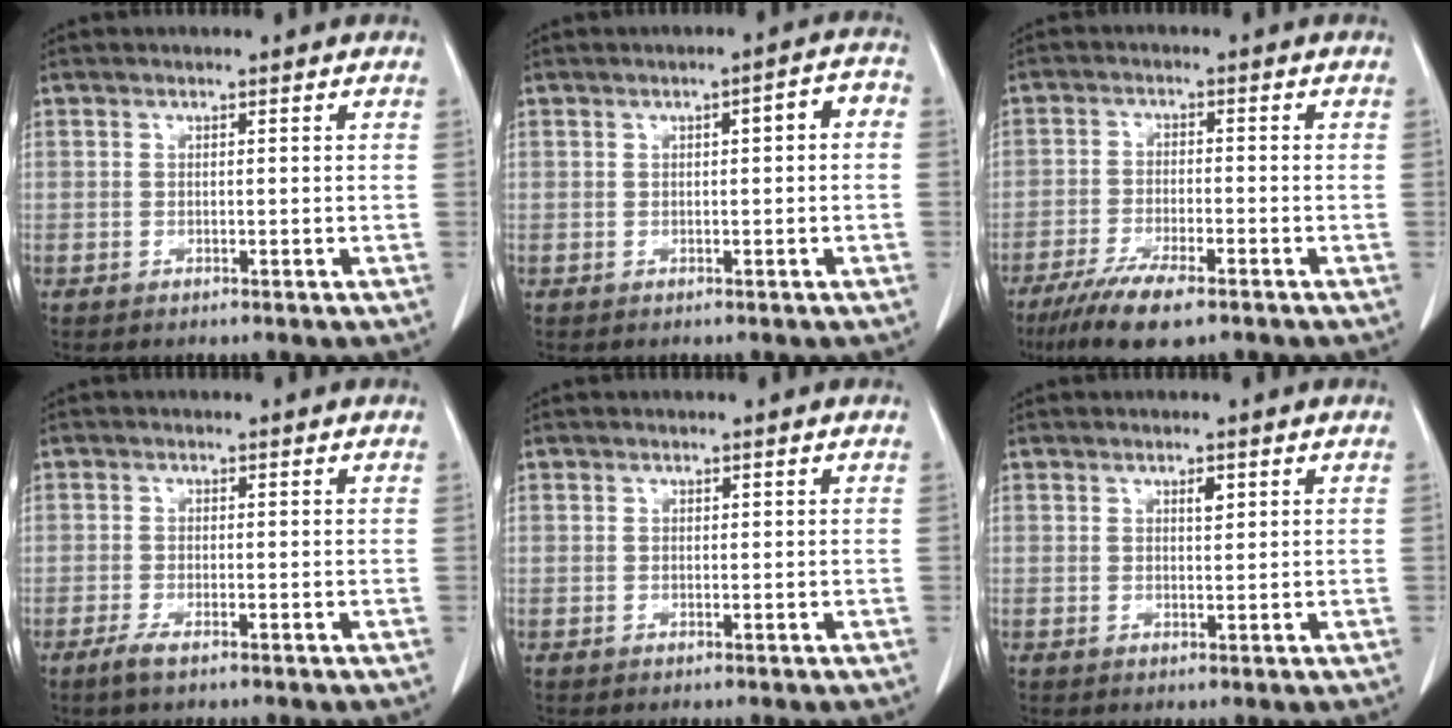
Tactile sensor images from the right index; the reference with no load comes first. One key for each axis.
{"total": 3.5, "fx": 0.2, "fy": 0.9, "fz": 3.4, "tx": -0.042, "ty": 0.018, "tz": -0.002}
{"total": 8.5, "fx": -5.9, "fy": 1.7, "fz": 5.9, "tx": -0.105, "ty": -0.017, "tz": -0.099}
{"total": 2.1, "fx": -1.4, "fy": 0.3, "fz": 1.6, "tx": -0.033, "ty": -0.003, "tz": -0.030}
{"total": 0.0}
{"total": 1.4, "fx": 0.7, "fy": 0.5, "fz": 1.1, "tx": -0.017, "ty": -0.002, "tz": 0.010}